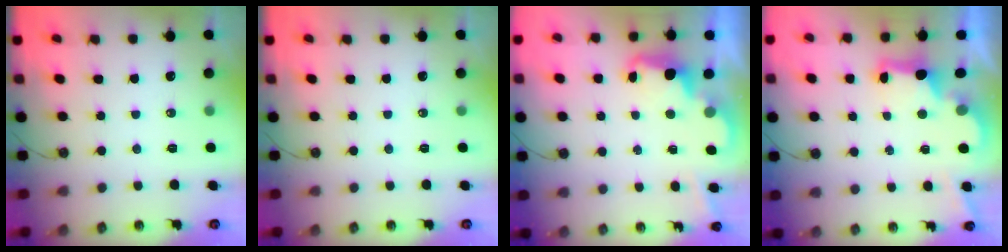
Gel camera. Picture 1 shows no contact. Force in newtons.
{"total": 0.0}
{"total": 2.5, "press": 2.5, "slide": 0.6}
{"total": 2.7, "press": 2.6, "slide": 0.9}